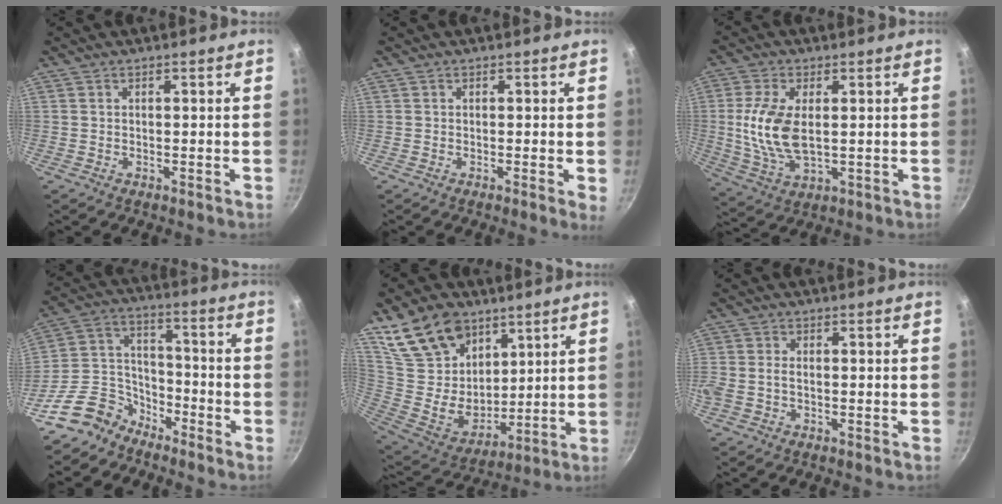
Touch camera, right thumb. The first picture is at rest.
{"total": 1.4, "force": [0.0, 0.1, 1.3], "torque": [-0.018, -0.005, -0.004]}
{"total": 11.3, "force": [0.9, 5.9, 9.6], "torque": [-0.193, -0.008, 0.021]}
{"total": 11.4, "force": [-8.6, 6.9, 3.0], "torque": [-0.028, 0.086, -0.177]}
{"total": 20.1, "force": [11.8, 13.4, 9.2], "torque": [-0.130, -0.066, 0.234]}
{"total": 3.1, "force": [-0.5, 2.0, 2.3], "torque": [-0.056, 0.004, -0.015]}